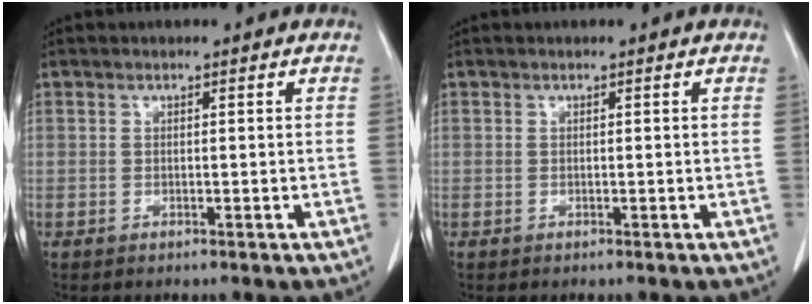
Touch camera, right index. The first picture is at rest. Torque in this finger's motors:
{"motor_torque": [0.00, 0.00, 0.00, 0.00]}